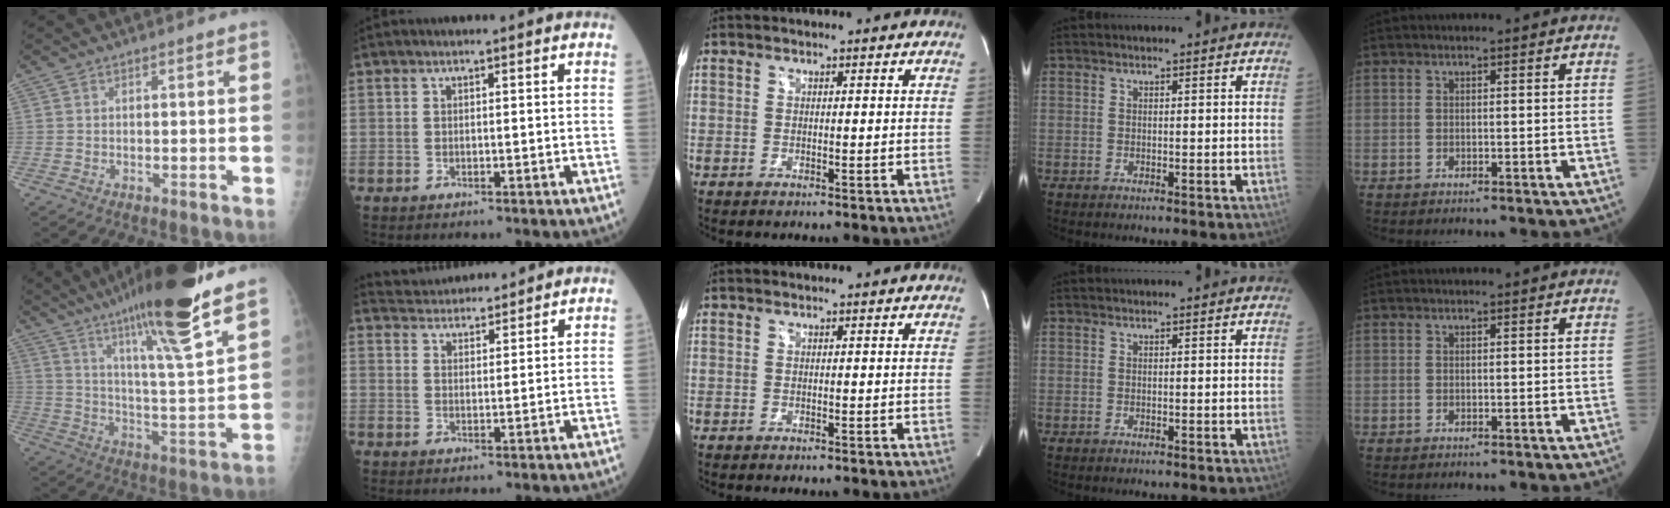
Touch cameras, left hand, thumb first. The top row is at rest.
{"thumb": {"total": 23.1, "force": [16.5, 1.9, 16.1], "torque": [-0.246, -0.063, 0.265]}, "index": {"total": 8.0, "force": [7.9, 1.1, 1.1], "torque": [-0.023, 0.027, 0.121]}}